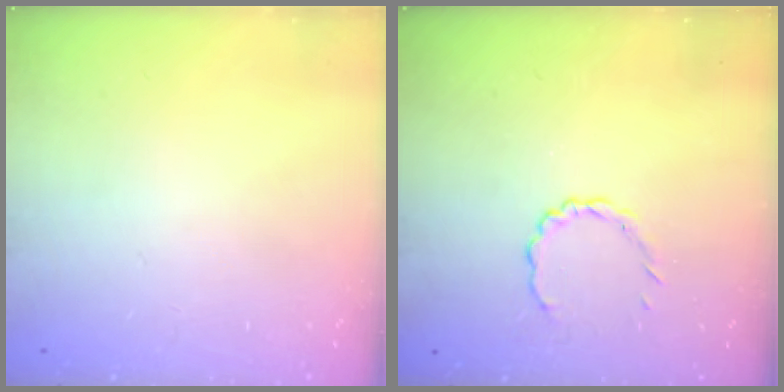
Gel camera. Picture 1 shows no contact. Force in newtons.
{"total": 2.8, "press": 2.6, "slide": 1.1}